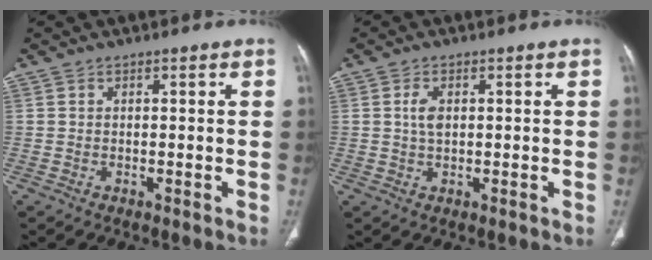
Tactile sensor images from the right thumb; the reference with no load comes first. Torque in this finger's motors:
{"motor_torque": [0.80, 0.55, 0.03, -0.06, -0.01]}